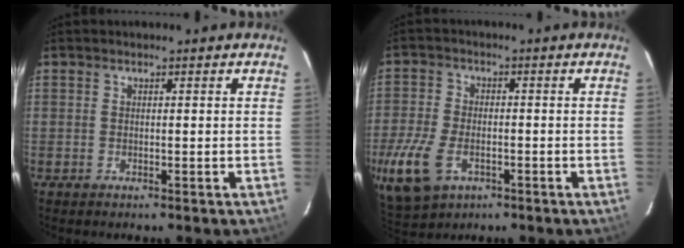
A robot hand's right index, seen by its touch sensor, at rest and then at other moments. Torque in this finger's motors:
{"motor_torque": [1.14, -0.46, 0.63, 0.14]}